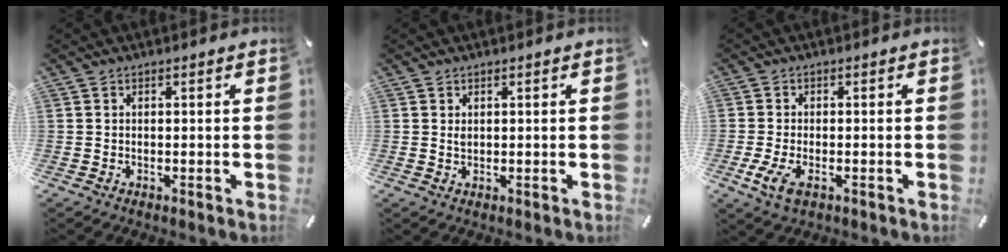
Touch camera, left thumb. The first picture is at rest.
{"total": 0.8, "force": [0.3, 0.4, 0.5], "torque": [-0.011, -0.001, 0.007]}
{"total": 4.6, "force": [-1.8, 2.2, 3.7], "torque": [-0.091, -0.008, -0.035]}